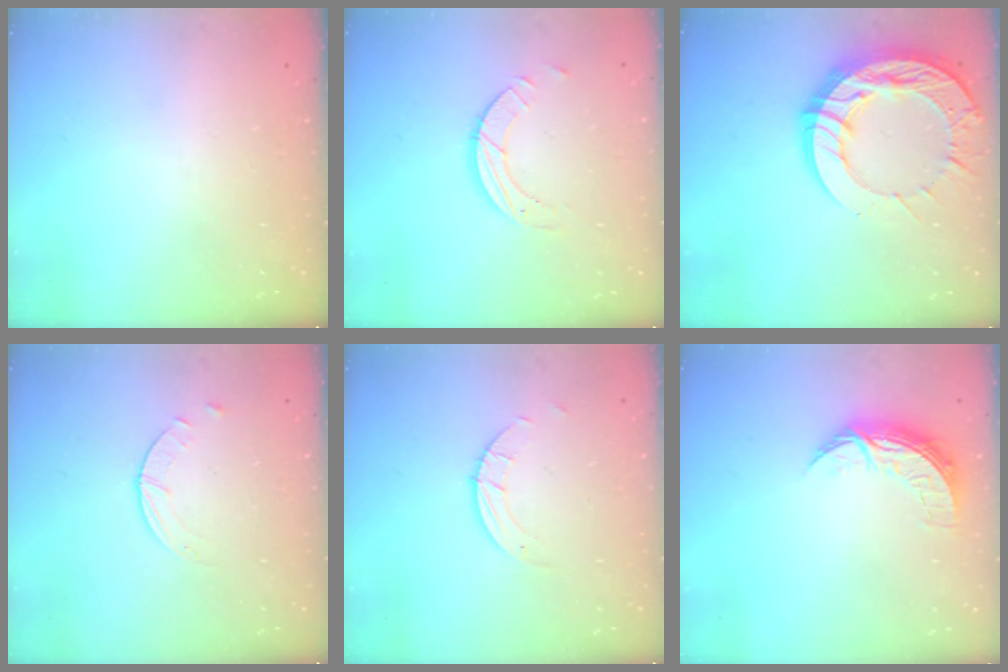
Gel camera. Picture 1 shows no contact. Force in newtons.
{"total": 4.2, "press": 4.2, "slide": 0.3}
{"total": 20.5, "press": 20.4, "slide": 1.7}
{"total": 0.9, "press": 0.9, "slide": 0.1}
{"total": 1.5, "press": 1.5, "slide": 0.1}
{"total": 7.5, "press": 7.5, "slide": 0.5}